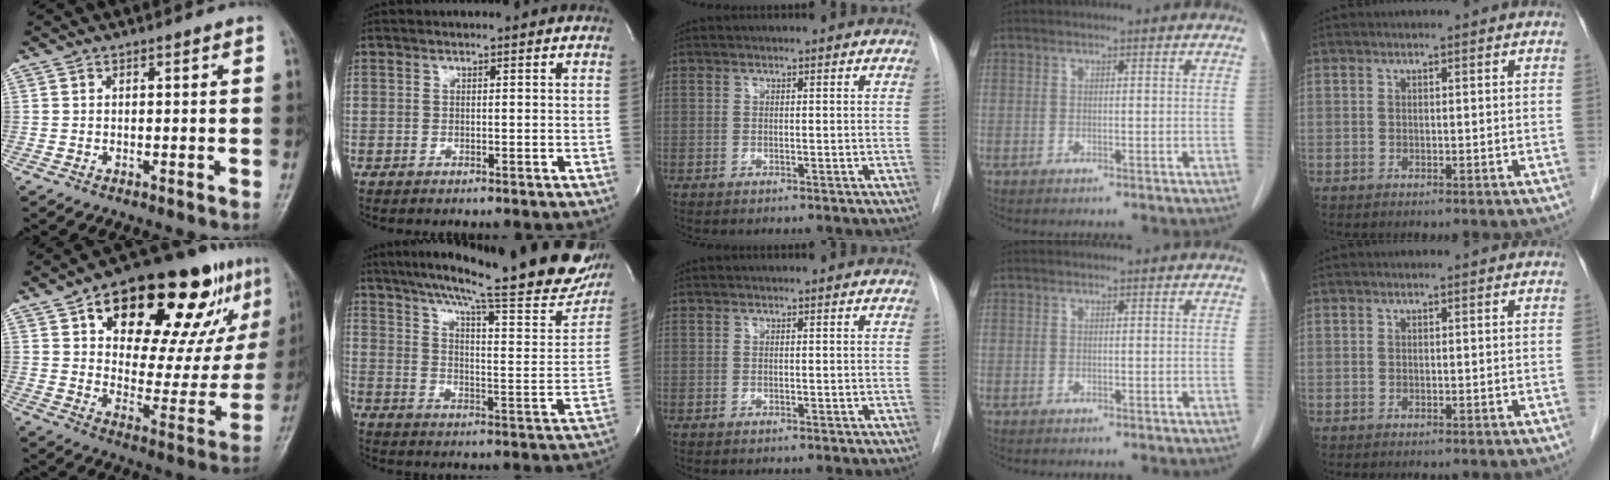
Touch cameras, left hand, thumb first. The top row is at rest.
{"thumb": {"total": 29.1, "force": [14.7, 13.4, 21.2], "torque": [-0.257, -0.010, 0.227]}, "index": {"total": 30.5, "force": [24.2, 4.1, 18.0], "torque": [-0.263, -0.044, 0.312]}}